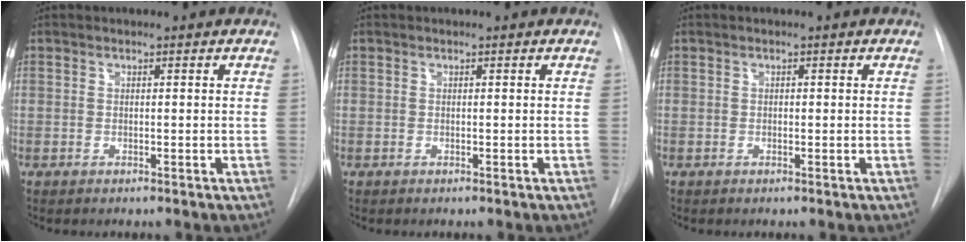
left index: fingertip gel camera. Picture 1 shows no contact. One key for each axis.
{"total": 0.0}
{"total": 0.8, "fx": -0.7, "fy": 0.2, "fz": 0.0, "tx": 0.003, "ty": -0.004, "tz": -0.013}